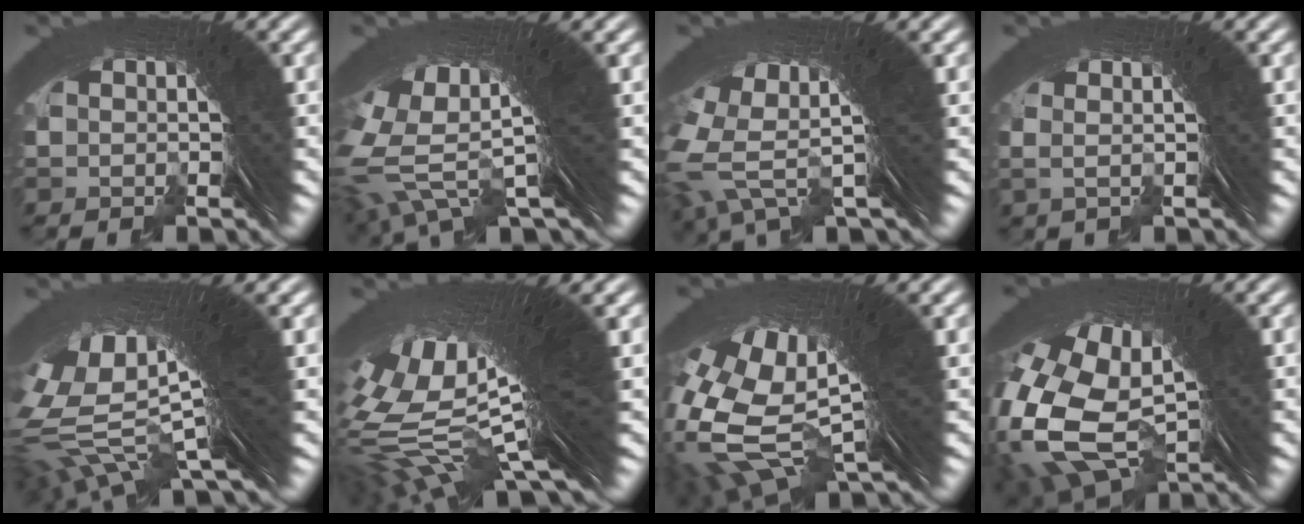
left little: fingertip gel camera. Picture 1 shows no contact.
{"total": 12.8, "force": [3.3, 6.4, 10.6], "torque": [-0.213, -0.001, 0.048]}
{"total": 10.5, "force": [3.0, 5.5, 8.4], "torque": [-0.167, 0.003, 0.039]}
{"total": 2.6, "force": [0.8, -0.2, 2.4], "torque": [-0.031, 0.011, 0.008]}
{"total": 18.6, "force": [4.9, 8.3, 15.9], "torque": [-0.287, -0.012, 0.080]}
{"total": 20.7, "force": [4.0, 7.9, 18.7], "torque": [-0.328, -0.009, 0.070]}
{"total": 18.5, "force": [2.5, 11.3, 14.5], "torque": [-0.269, -0.025, 0.049]}
{"total": 16.2, "force": [0.0, 12.0, 10.8], "torque": [-0.252, -0.057, 0.018]}